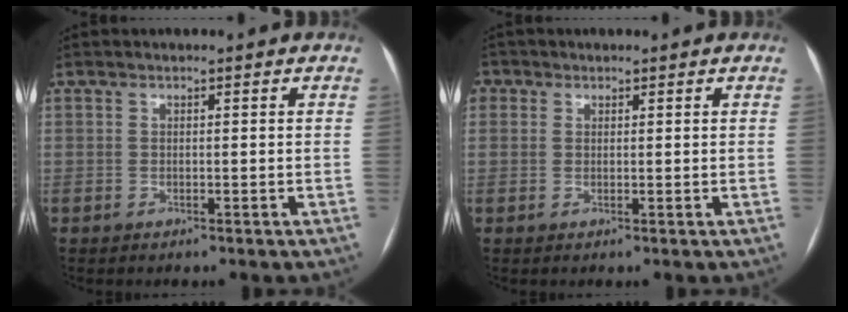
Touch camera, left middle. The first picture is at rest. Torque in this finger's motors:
{"motor_torque": [2.13, -0.01, 1.05, 0.14]}